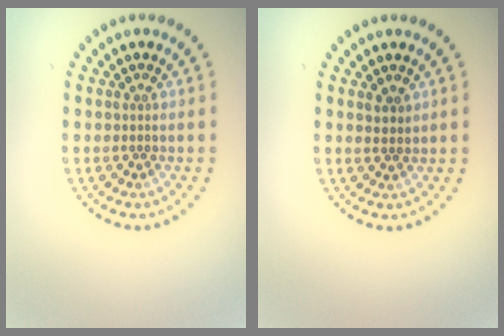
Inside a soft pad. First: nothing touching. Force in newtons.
{"total": 1.1, "press": 1.0, "slide": 0.5}